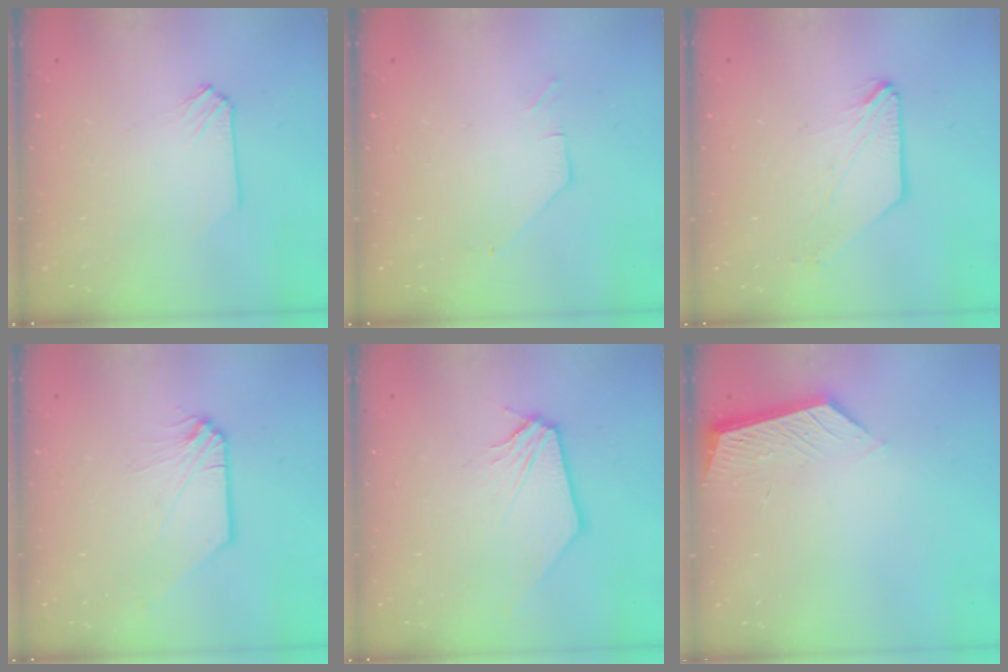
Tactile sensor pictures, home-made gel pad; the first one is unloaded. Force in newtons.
{"total": 0.7, "press": 0.7, "slide": 0.2}
{"total": 0.0}
{"total": 0.0}
{"total": 0.0}
{"total": 4.1, "press": 4.1, "slide": 0.2}